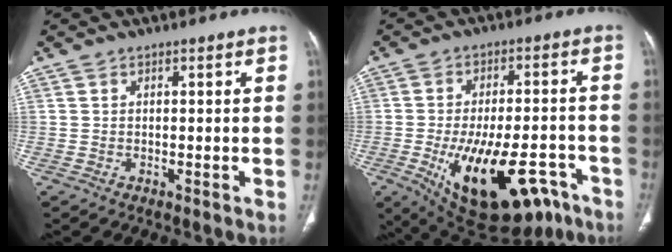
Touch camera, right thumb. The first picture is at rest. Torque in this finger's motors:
{"motor_torque": [2.79, 2.23, 1.35, -1.41, 0.54]}